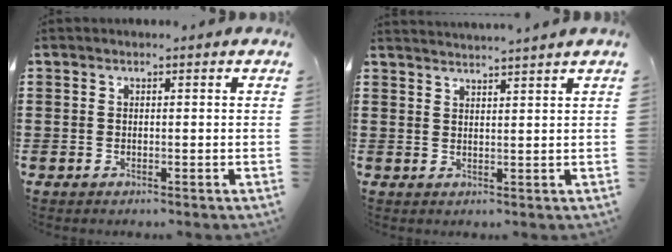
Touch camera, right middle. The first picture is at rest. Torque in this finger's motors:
{"motor_torque": [0.60, -0.48, 0.33, 0.12]}